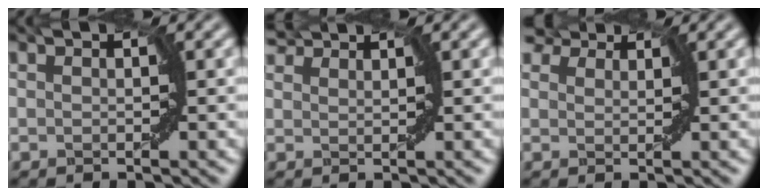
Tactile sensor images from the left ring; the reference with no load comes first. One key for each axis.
{"total": 2.5, "fx": 2.4, "fy": 0.5, "fz": 0.5, "tx": -0.012, "ty": 0.009, "tz": 0.043}
{"total": 4.8, "fx": 3.9, "fy": 2.2, "fz": 1.8, "tx": -0.051, "ty": 0.010, "tz": 0.059}